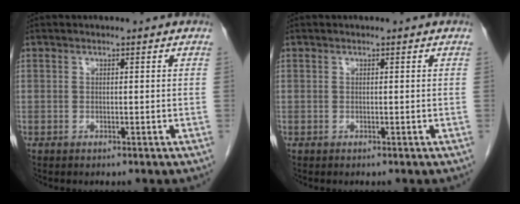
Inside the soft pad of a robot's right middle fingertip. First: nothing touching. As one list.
[{"total": 0.0}]